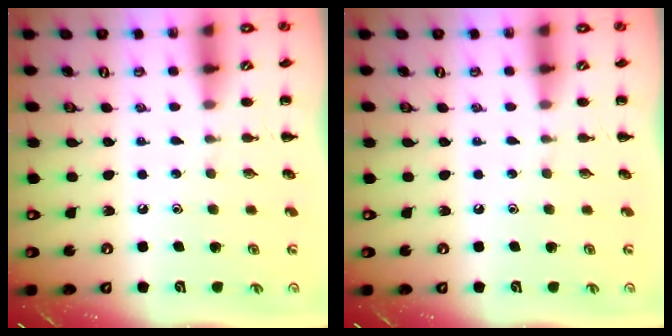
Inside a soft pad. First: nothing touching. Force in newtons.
{"total": 0.0}